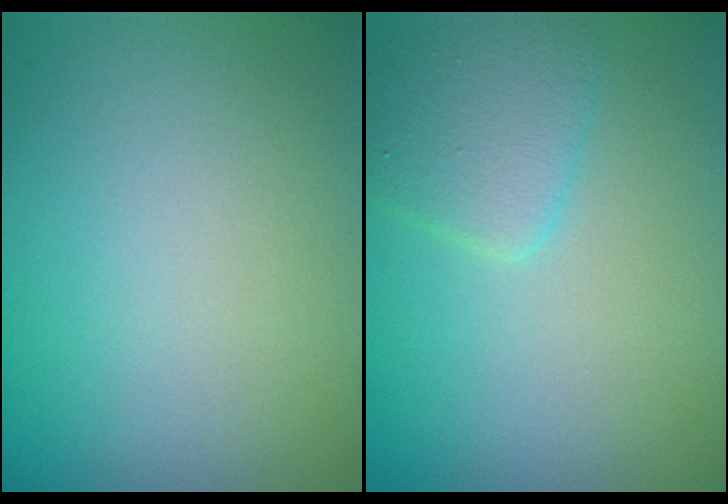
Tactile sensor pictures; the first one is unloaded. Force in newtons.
{"total": 2.7, "press": 2.7, "slide": 0.1}